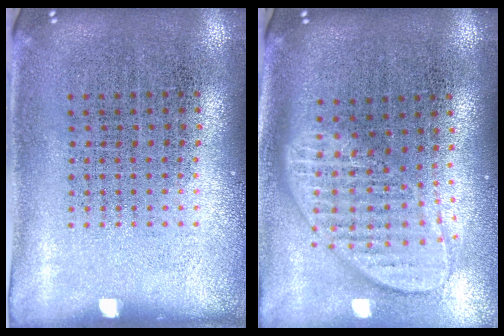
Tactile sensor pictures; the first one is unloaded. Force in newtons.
{"total": 2.1, "press": 1.6, "slide": 1.4}